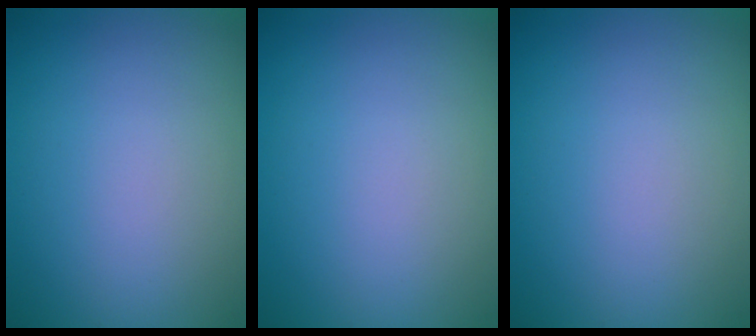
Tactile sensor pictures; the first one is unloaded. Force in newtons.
{"total": 0.0}
{"total": 0.0}